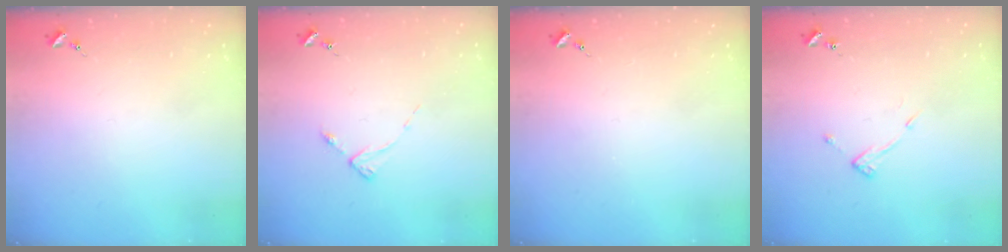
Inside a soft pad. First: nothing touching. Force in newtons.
{"total": 2.9, "press": 2.8, "slide": 0.4}
{"total": 0.0}
{"total": 7.5, "press": 7.5, "slide": 0.5}